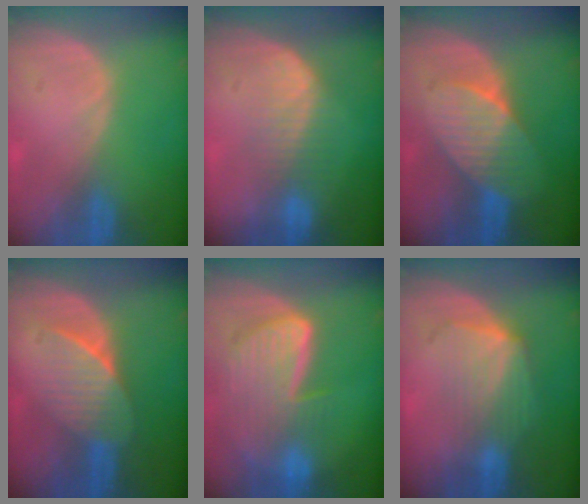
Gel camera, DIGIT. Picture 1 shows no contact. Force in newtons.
{"total": 5.1, "press": 4.8, "slide": 1.4}
{"total": 7.4, "press": 7.0, "slide": 2.2}
{"total": 6.9, "press": 6.3, "slide": 2.9}
{"total": 9.3, "press": 8.1, "slide": 4.6}
{"total": 7.1, "press": 6.5, "slide": 2.9}